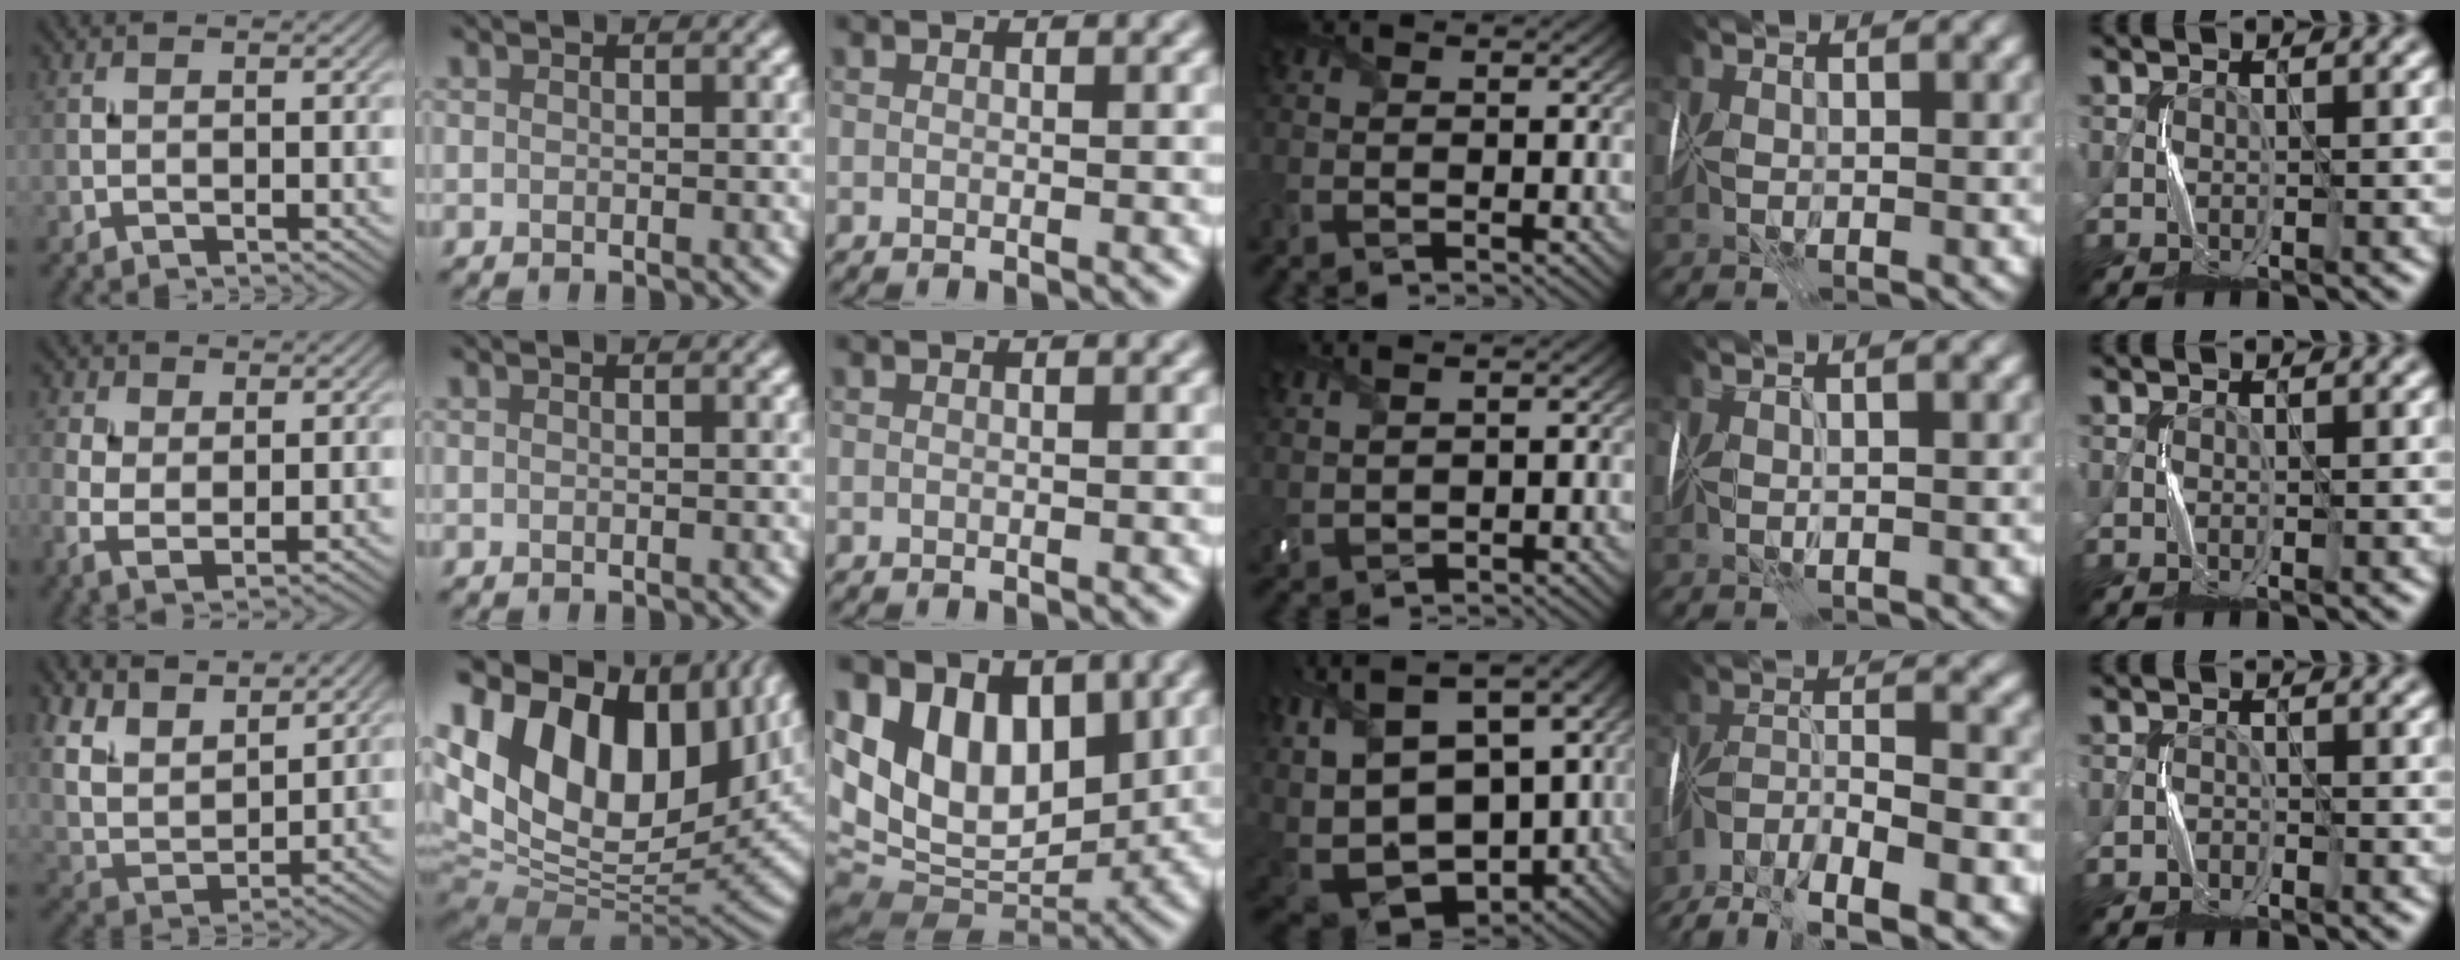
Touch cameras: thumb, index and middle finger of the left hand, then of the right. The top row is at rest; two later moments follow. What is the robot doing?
{"motion": "fold", "object": "memory foam"}